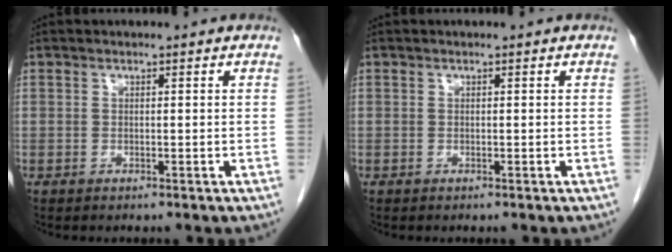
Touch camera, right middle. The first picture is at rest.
{"total": 0.0}